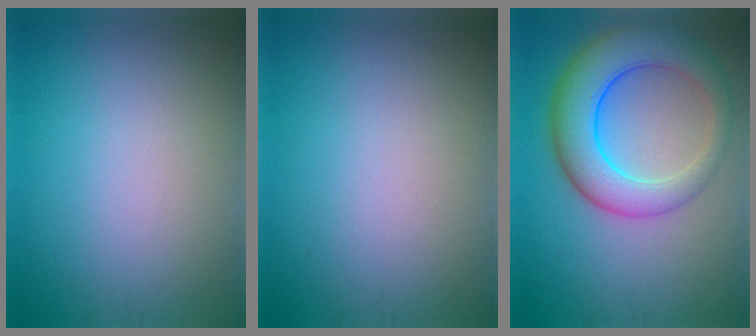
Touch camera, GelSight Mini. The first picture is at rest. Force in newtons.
{"total": 0.0}
{"total": 8.0, "press": 8.0, "slide": 0.2}